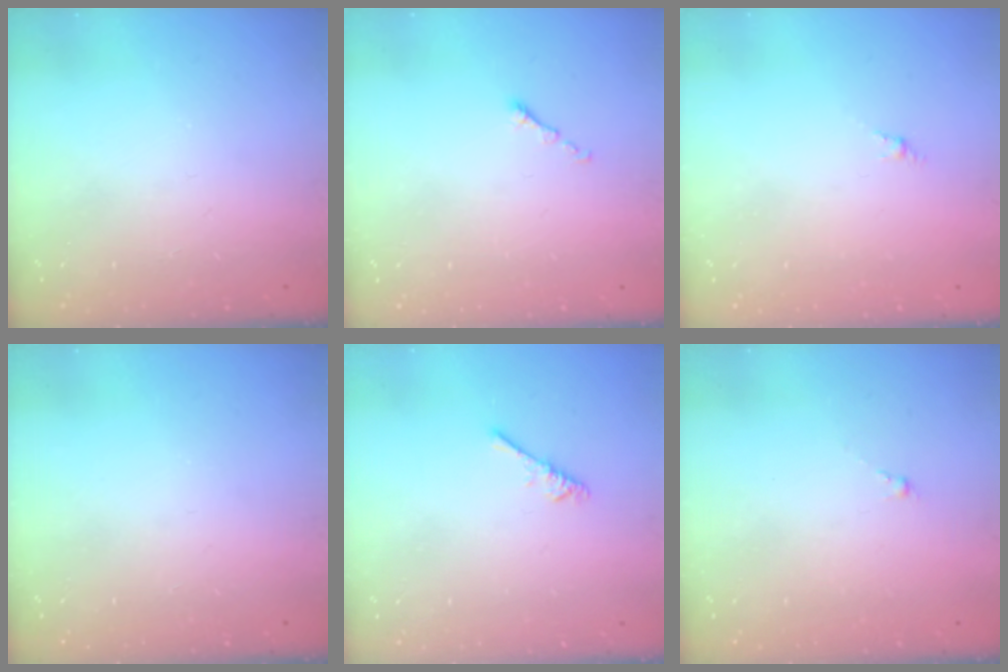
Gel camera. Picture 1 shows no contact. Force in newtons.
{"total": 0.6, "press": 0.5, "slide": 0.2}
{"total": 1.1, "press": 1.0, "slide": 0.5}
{"total": 0.0}
{"total": 2.6, "press": 2.5, "slide": 0.5}
{"total": 0.0}